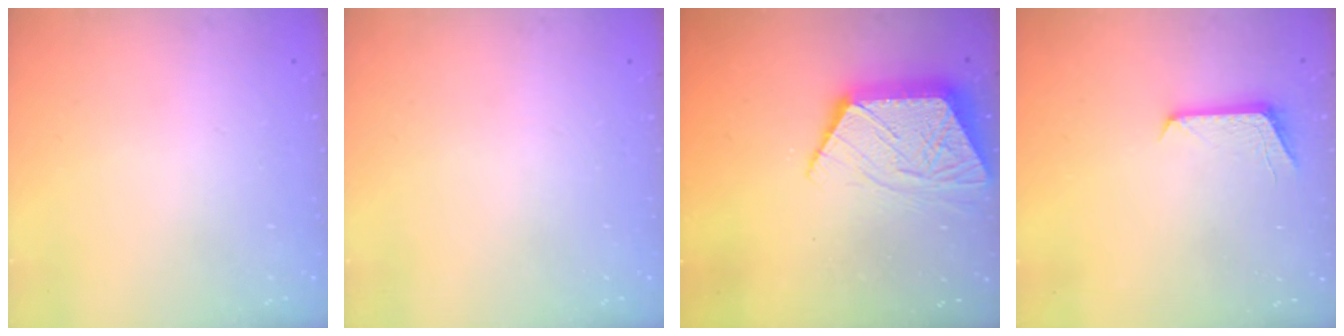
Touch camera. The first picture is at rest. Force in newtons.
{"total": 0.0}
{"total": 13.3, "press": 13.3, "slide": 1.0}
{"total": 6.4, "press": 6.4, "slide": 0.5}